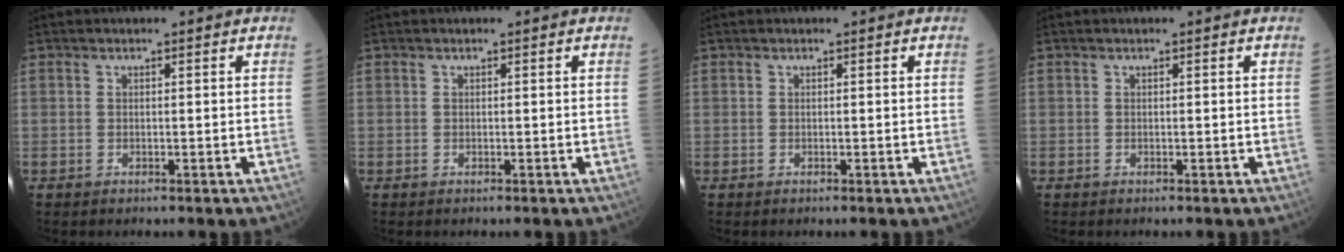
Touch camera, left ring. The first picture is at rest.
{"total": 0.0}
{"total": 0.0}
{"total": 0.0}